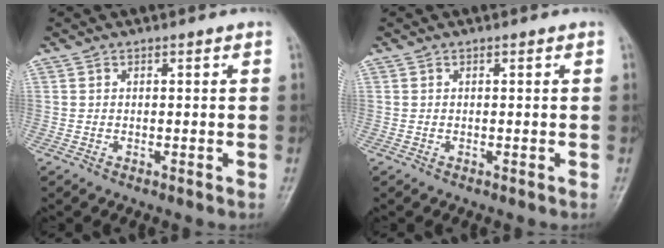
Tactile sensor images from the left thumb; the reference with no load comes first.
{"total": 0.0}